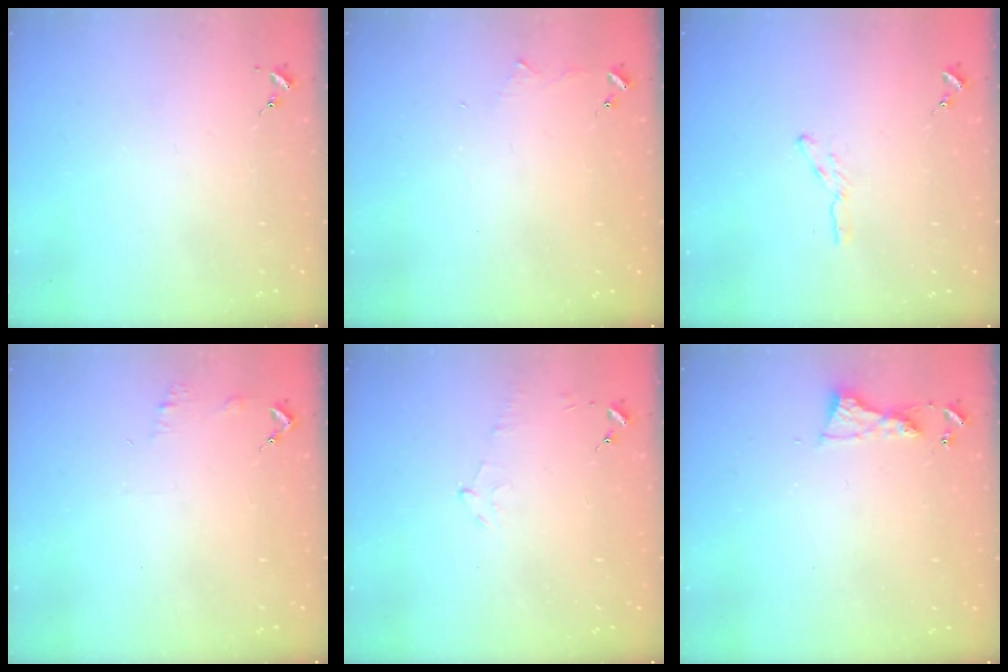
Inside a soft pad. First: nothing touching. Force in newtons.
{"total": 3.5, "press": 3.5, "slide": 0.4}
{"total": 3.1, "press": 3.1, "slide": 0.3}
{"total": 5.4, "press": 5.3, "slide": 0.8}
{"total": 4.7, "press": 4.5, "slide": 1.5}
{"total": 6.0, "press": 6.0, "slide": 0.5}